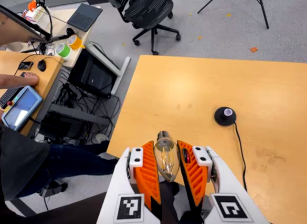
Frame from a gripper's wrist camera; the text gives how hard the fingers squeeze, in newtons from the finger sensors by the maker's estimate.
{"total": 12.7, "left": 13.4, "right": 12.0}